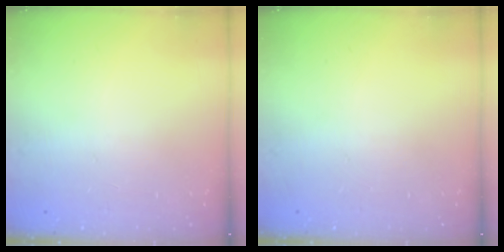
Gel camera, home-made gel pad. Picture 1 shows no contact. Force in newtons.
{"total": 0.0}